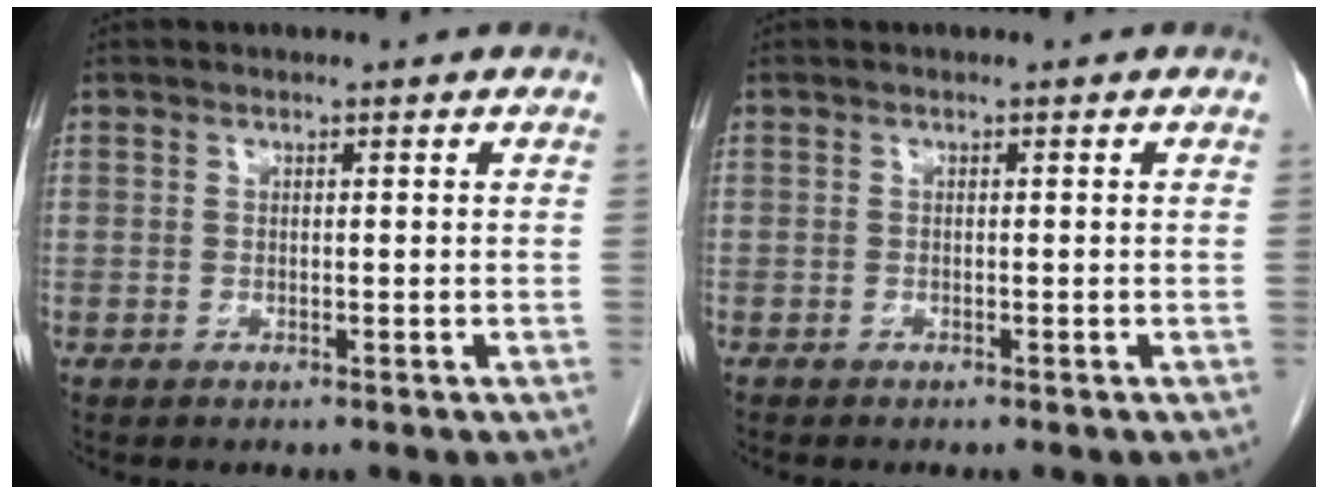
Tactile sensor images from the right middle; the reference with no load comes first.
{"total": 0.5, "force": [-0.5, 0.1, 0.2], "torque": [-0.005, 0.000, -0.009]}